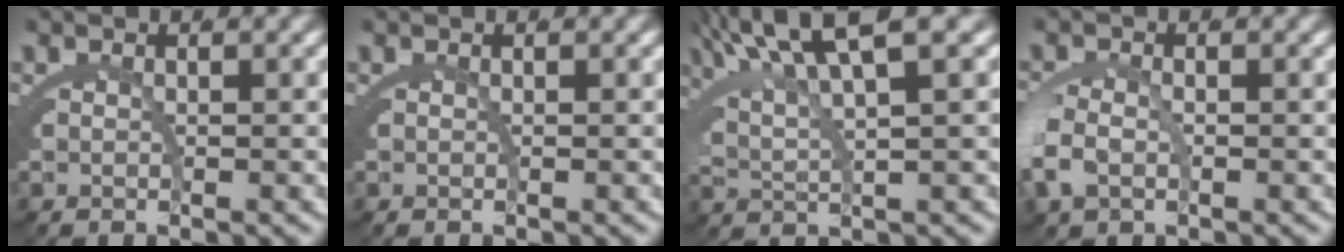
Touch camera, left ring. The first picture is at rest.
{"total": 0.0}
{"total": 7.6, "force": [5.2, 2.0, 5.2], "torque": [-0.093, 0.023, 0.085]}
{"total": 2.4, "force": [-0.4, 1.8, 1.6], "torque": [-0.056, -0.003, -0.004]}